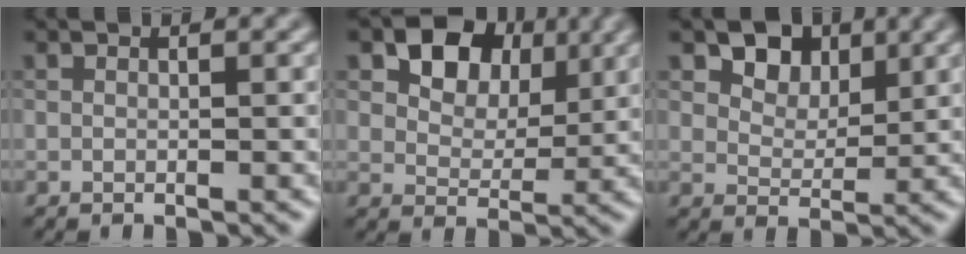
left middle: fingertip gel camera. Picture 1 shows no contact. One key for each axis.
{"total": 5.8, "fx": 2.5, "fy": 4.0, "fz": 3.3, "tx": -0.061, "ty": 0.003, "tz": 0.036}
{"total": 3.1, "fx": 1.7, "fy": 2.2, "fz": 1.4, "tx": -0.030, "ty": -0.006, "tz": 0.033}